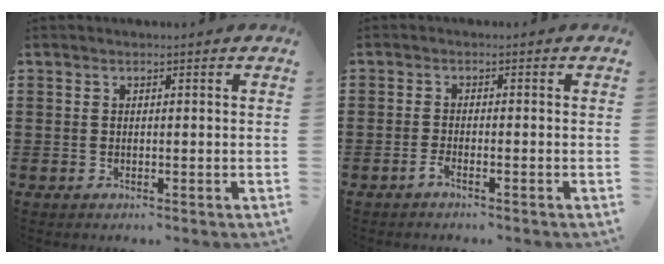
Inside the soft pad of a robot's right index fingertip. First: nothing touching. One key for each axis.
{"total": 1.5, "fx": -1.1, "fy": 0.0, "fz": 1.1, "tx": -0.034, "ty": -0.010, "tz": -0.024}